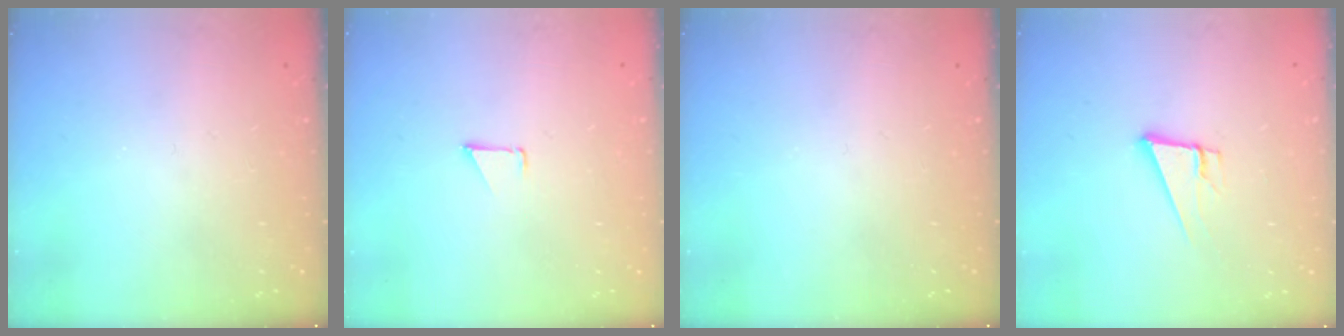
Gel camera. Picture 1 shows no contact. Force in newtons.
{"total": 0.9, "press": 0.8, "slide": 0.1}
{"total": 0.0}
{"total": 9.0, "press": 8.3, "slide": 3.3}